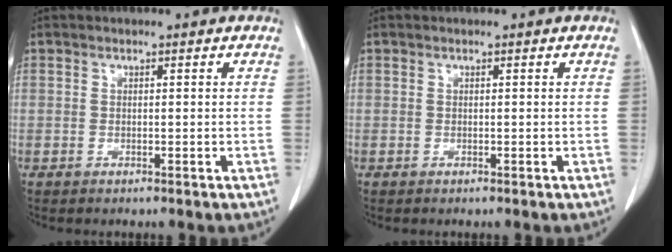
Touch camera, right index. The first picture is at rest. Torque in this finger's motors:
{"motor_torque": [0.00, 0.00, 0.00, 0.00]}